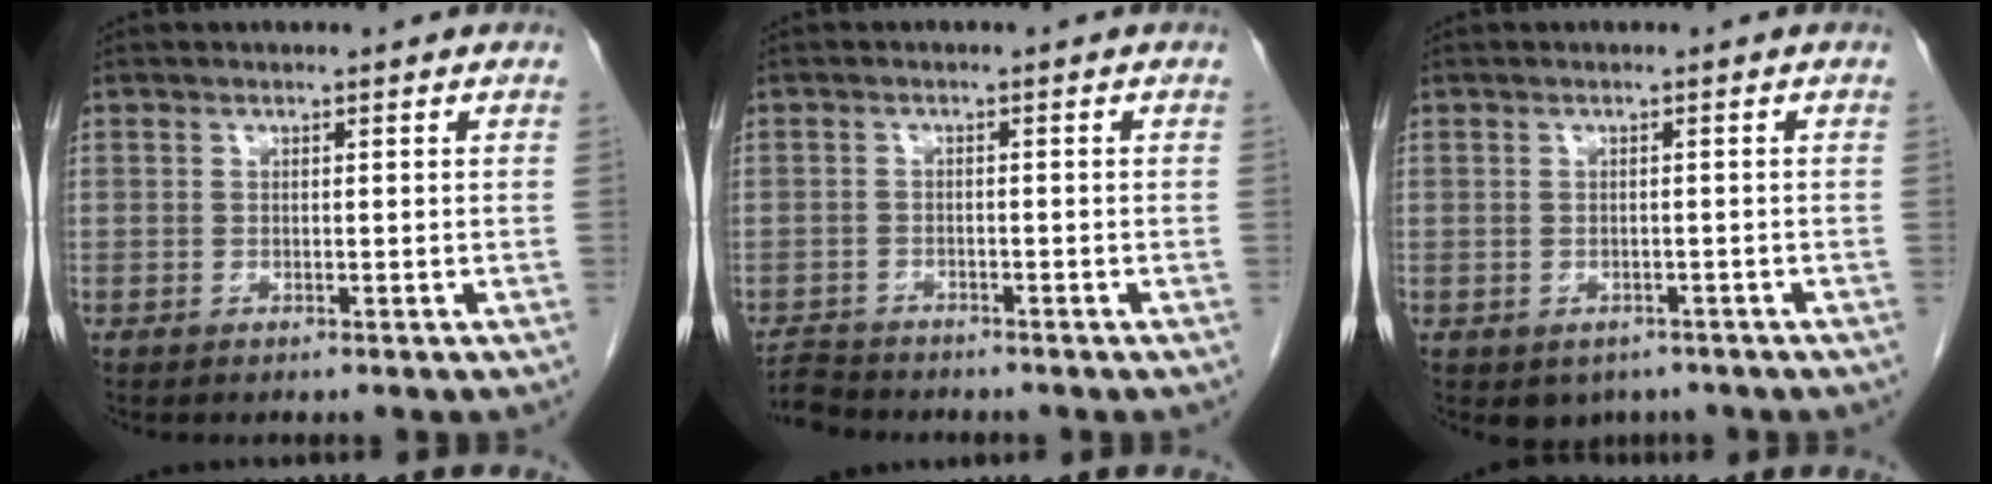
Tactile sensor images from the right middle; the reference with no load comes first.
{"total": 4.0, "force": [-3.9, 0.6, -0.2], "torque": [0.004, -0.013, -0.072]}
{"total": 3.2, "force": [-2.3, 2.2, 0.9], "torque": [-0.006, 0.004, -0.023]}